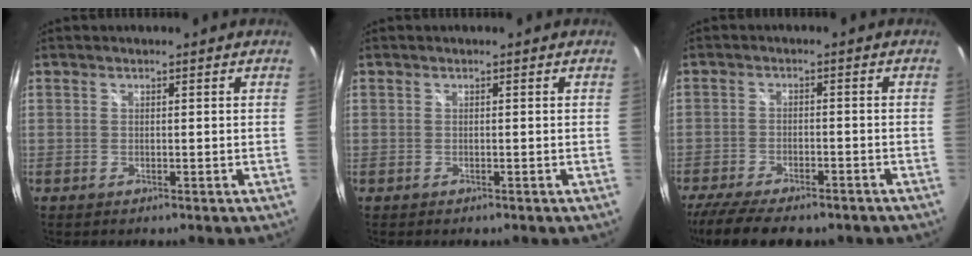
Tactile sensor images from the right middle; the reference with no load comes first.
{"total": 0.0}
{"total": 13.4, "force": [-10.7, 4.0, 7.0], "torque": [-0.152, -0.040, -0.168]}